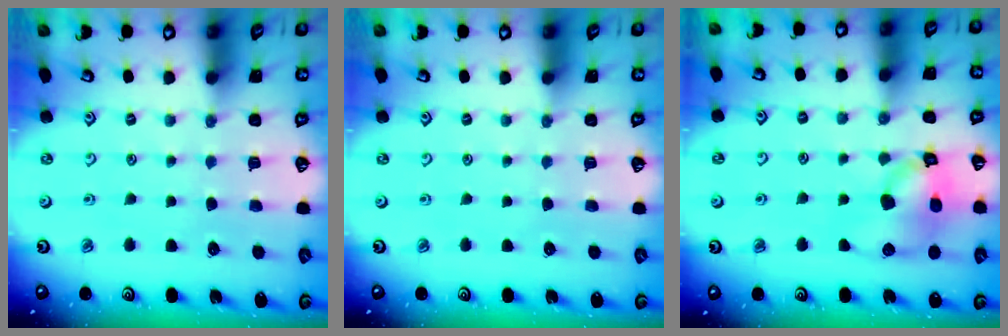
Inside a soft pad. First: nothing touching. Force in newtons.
{"total": 0.0}
{"total": 13.5, "press": 13.4, "slide": 2.0}